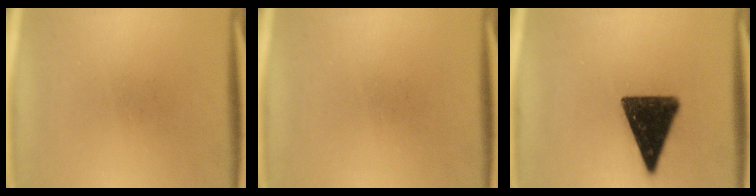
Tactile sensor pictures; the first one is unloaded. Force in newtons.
{"total": 0.0}
{"total": 14.3}